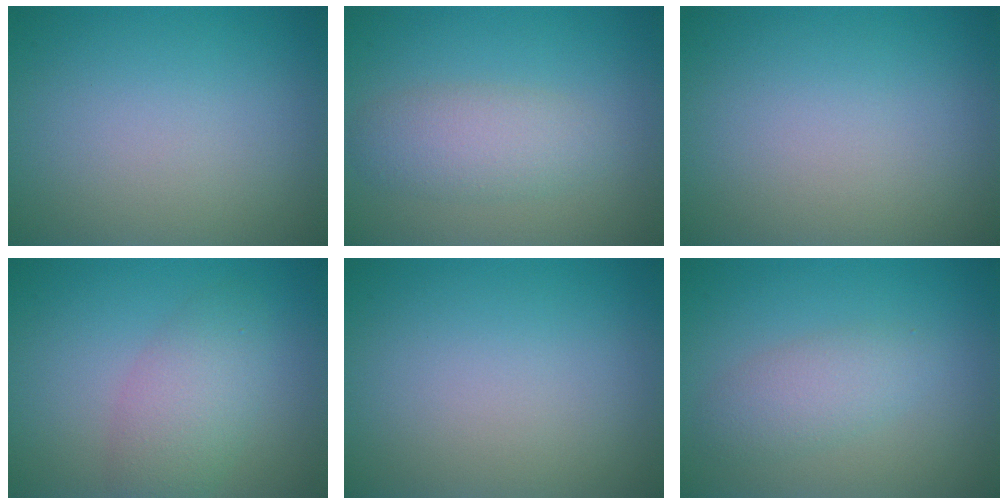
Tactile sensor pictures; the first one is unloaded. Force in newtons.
{"total": 3.3, "press": 3.3, "slide": 0.3}
{"total": 0.0}
{"total": 3.8, "press": 3.8, "slide": 0.0}
{"total": 0.0}
{"total": 2.7, "press": 2.7, "slide": 0.1}